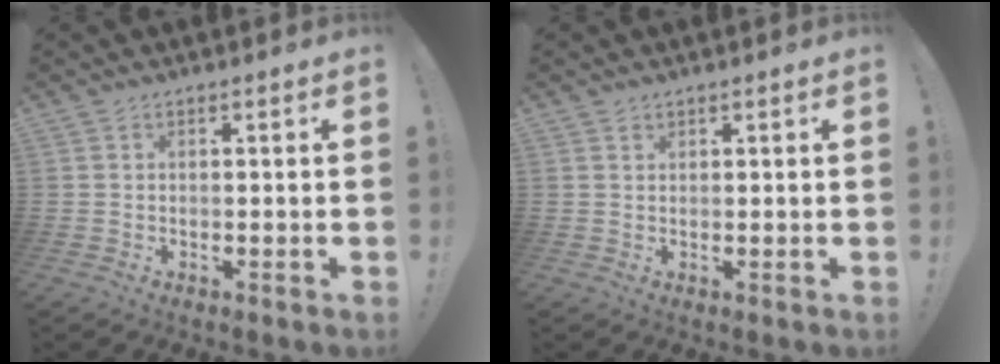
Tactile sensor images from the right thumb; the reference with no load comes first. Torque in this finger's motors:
{"motor_torque": [-0.19, 0.08, -0.03, -0.05, 0.06]}